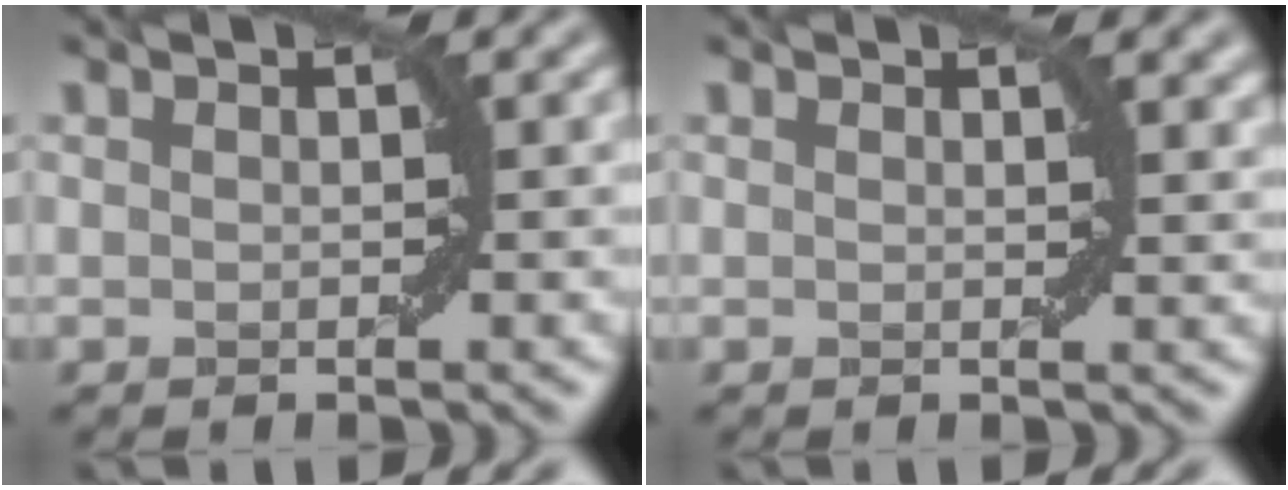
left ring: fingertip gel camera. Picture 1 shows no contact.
{"total": 1.0, "force": [0.8, 0.2, 0.5], "torque": [-0.003, -0.001, 0.015]}